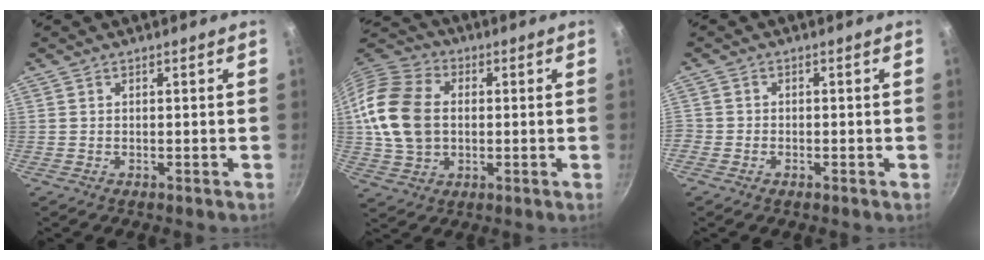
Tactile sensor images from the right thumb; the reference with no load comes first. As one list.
[{"total": 15.2, "force": [0.9, 11.2, 10.3], "torque": [-0.179, 0.014, 0.008]}, {"total": 1.8, "force": [-1.0, 1.3, 0.5], "torque": [-0.012, 0.006, -0.024]}]